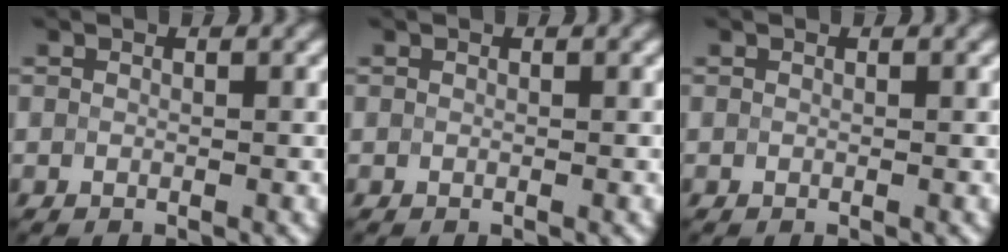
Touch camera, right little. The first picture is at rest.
{"total": 0.0}
{"total": 0.0}